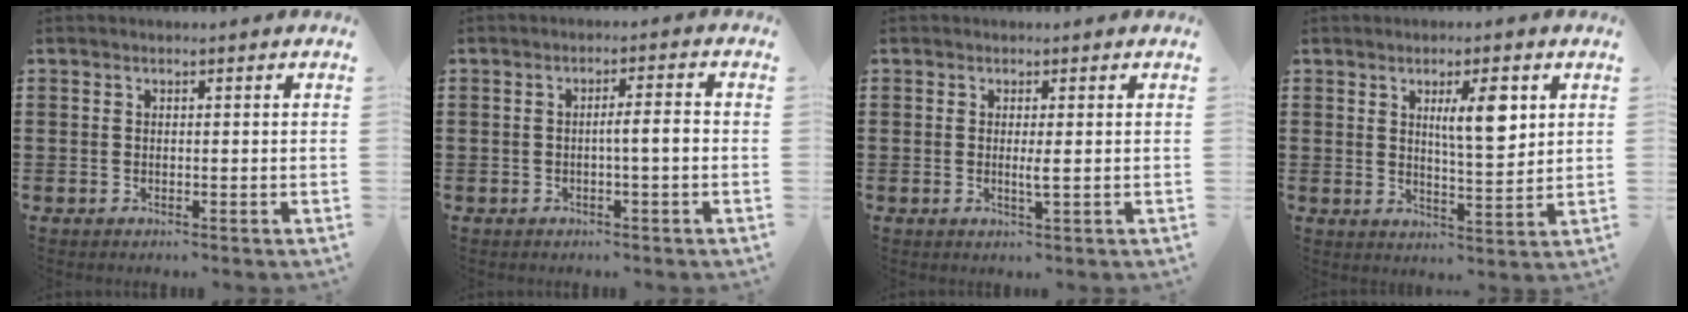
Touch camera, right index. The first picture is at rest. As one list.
[{"total": 3.0, "force": [-0.6, 0.2, 2.9], "torque": [-0.051, 0.000, -0.012]}, {"total": 1.6, "force": [-0.1, 0.0, 1.6], "torque": [-0.030, -0.004, -0.003]}, {"total": 6.8, "force": [2.6, 1.9, 6.0], "torque": [-0.099, -0.002, 0.037]}]